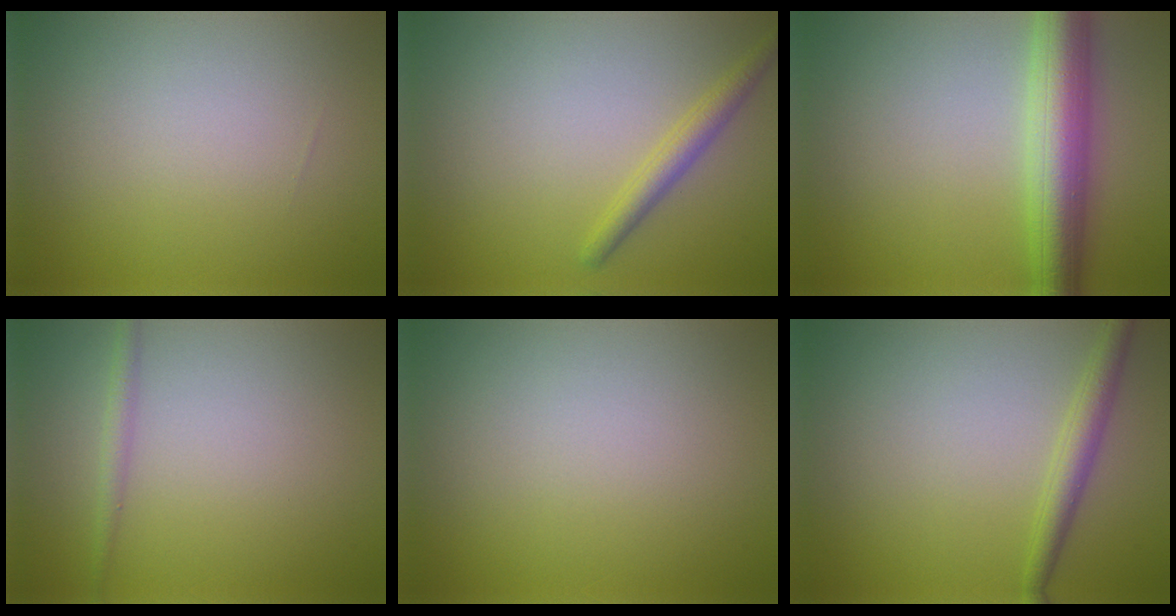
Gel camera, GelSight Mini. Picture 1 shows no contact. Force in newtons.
{"total": 2.1, "press": 2.1, "slide": 0.2}
{"total": 6.8, "press": 6.8, "slide": 0.2}
{"total": 1.3, "press": 1.3, "slide": 0.0}
{"total": 0.0}
{"total": 2.4, "press": 2.4, "slide": 0.1}